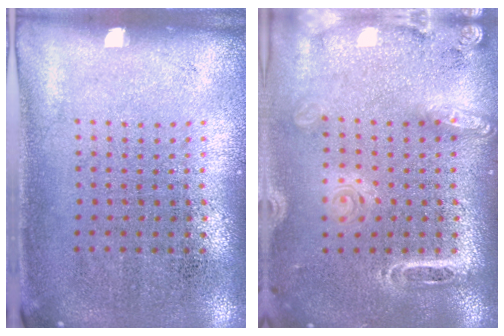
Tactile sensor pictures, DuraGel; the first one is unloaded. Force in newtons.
{"total": 2.1, "press": 1.9, "slide": 0.9}